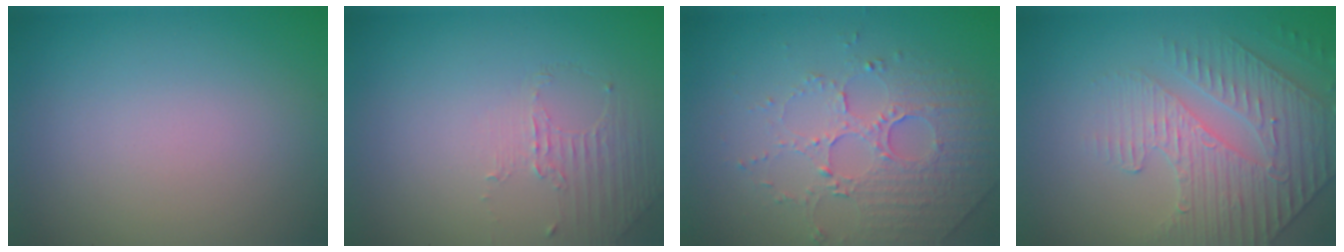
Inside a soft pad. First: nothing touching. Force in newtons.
{"total": 1.2, "press": 0.4, "slide": 1.1}
{"total": 5.0, "press": 3.4, "slide": 3.6}
{"total": 4.1, "press": 3.7, "slide": 1.8}